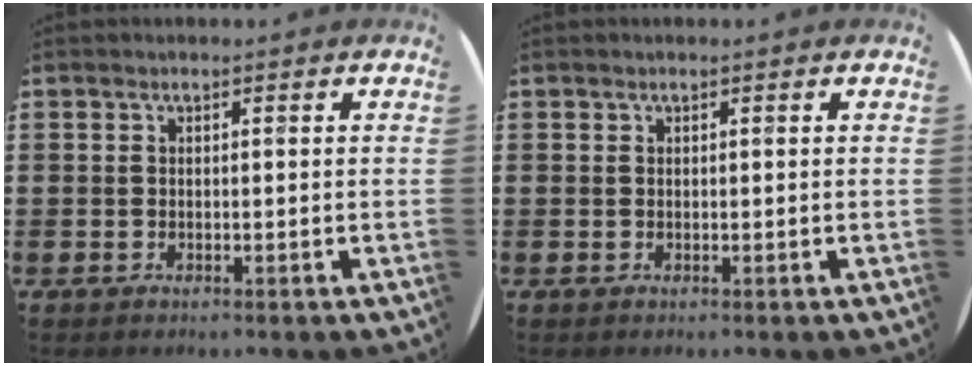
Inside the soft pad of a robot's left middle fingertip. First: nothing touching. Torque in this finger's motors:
{"motor_torque": [-0.06, 0.07, -0.01, -0.01]}